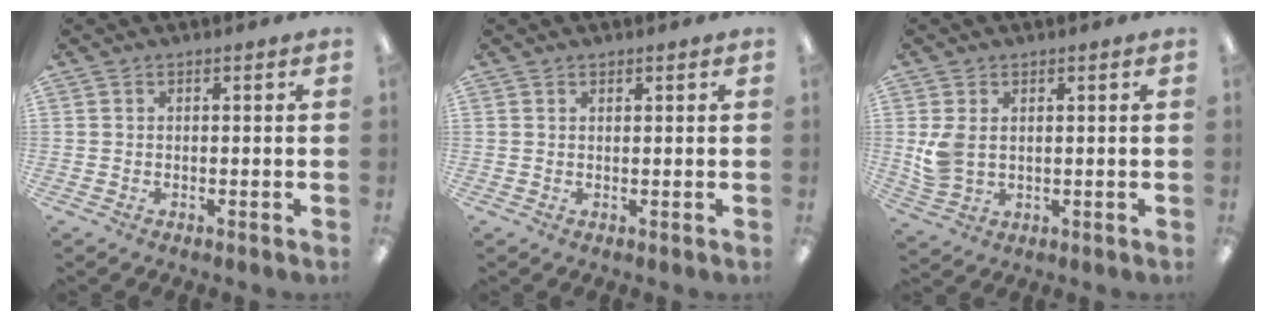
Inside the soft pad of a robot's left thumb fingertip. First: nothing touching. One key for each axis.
{"total": 0.6, "fx": 0.6, "fy": 0.2, "fz": 0.1, "tx": -0.002, "ty": 0.000, "tz": 0.011}
{"total": 5.5, "fx": 1.2, "fy": 3.8, "fz": 3.8, "tx": -0.080, "ty": -0.001, "tz": 0.022}